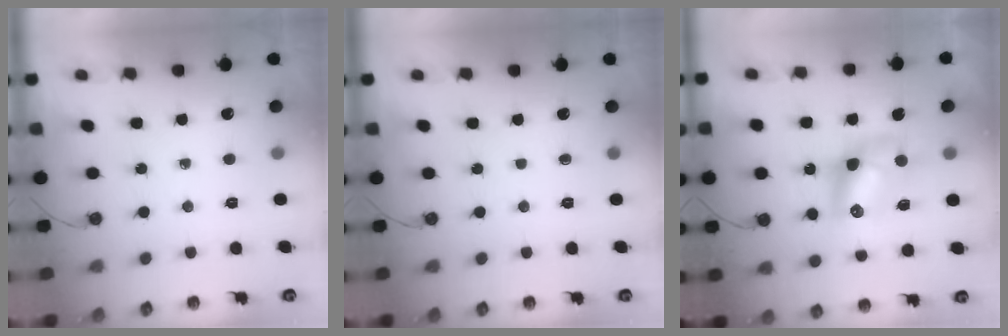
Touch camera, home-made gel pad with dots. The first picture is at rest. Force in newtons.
{"total": 0.0}
{"total": 9.8, "press": 9.7, "slide": 1.0}